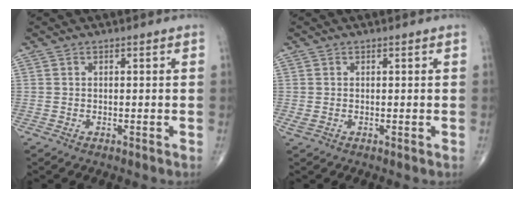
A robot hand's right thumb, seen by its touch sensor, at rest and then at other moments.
{"total": 1.0, "force": [0.1, 0.5, 0.9], "torque": [-0.022, 0.003, 0.007]}